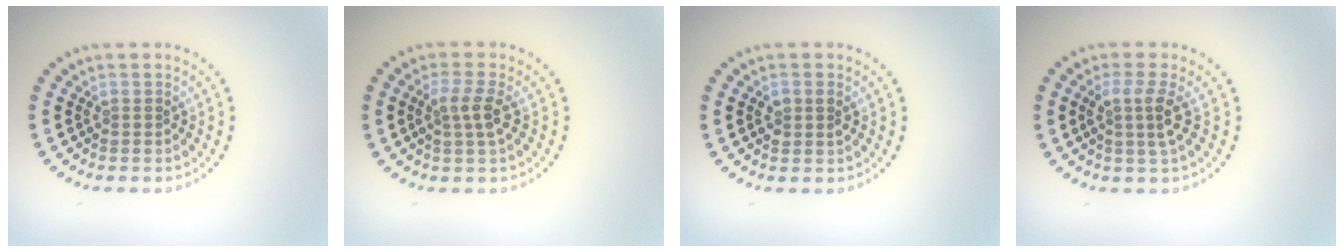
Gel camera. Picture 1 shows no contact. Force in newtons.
{"total": 2.4, "press": 2.1, "slide": 1.0}
{"total": 1.4, "press": 1.4, "slide": 0.3}
{"total": 2.5, "press": 1.9, "slide": 1.6}